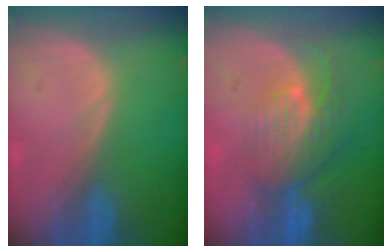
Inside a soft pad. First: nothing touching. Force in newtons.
{"total": 8.2, "press": 7.3, "slide": 3.7}